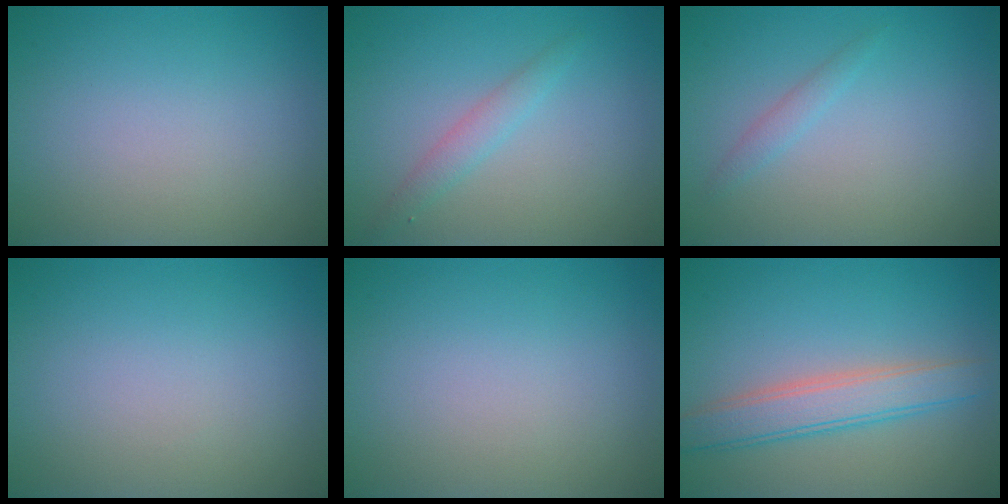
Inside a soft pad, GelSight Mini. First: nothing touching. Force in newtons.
{"total": 1.7, "press": 1.7, "slide": 0.0}
{"total": 1.0, "press": 1.0, "slide": 0.1}
{"total": 0.0}
{"total": 0.0}
{"total": 4.1, "press": 4.1, "slide": 0.1}